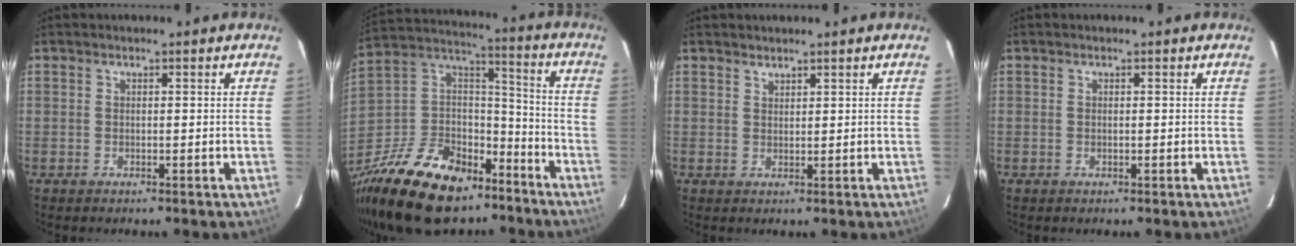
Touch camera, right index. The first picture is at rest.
{"total": 26.7, "force": [-18.0, 14.5, 13.5], "torque": [-0.306, 0.028, -0.280]}
{"total": 1.3, "force": [1.2, 0.4, 0.1], "torque": [-0.002, 0.002, 0.023]}
{"total": 0.0}